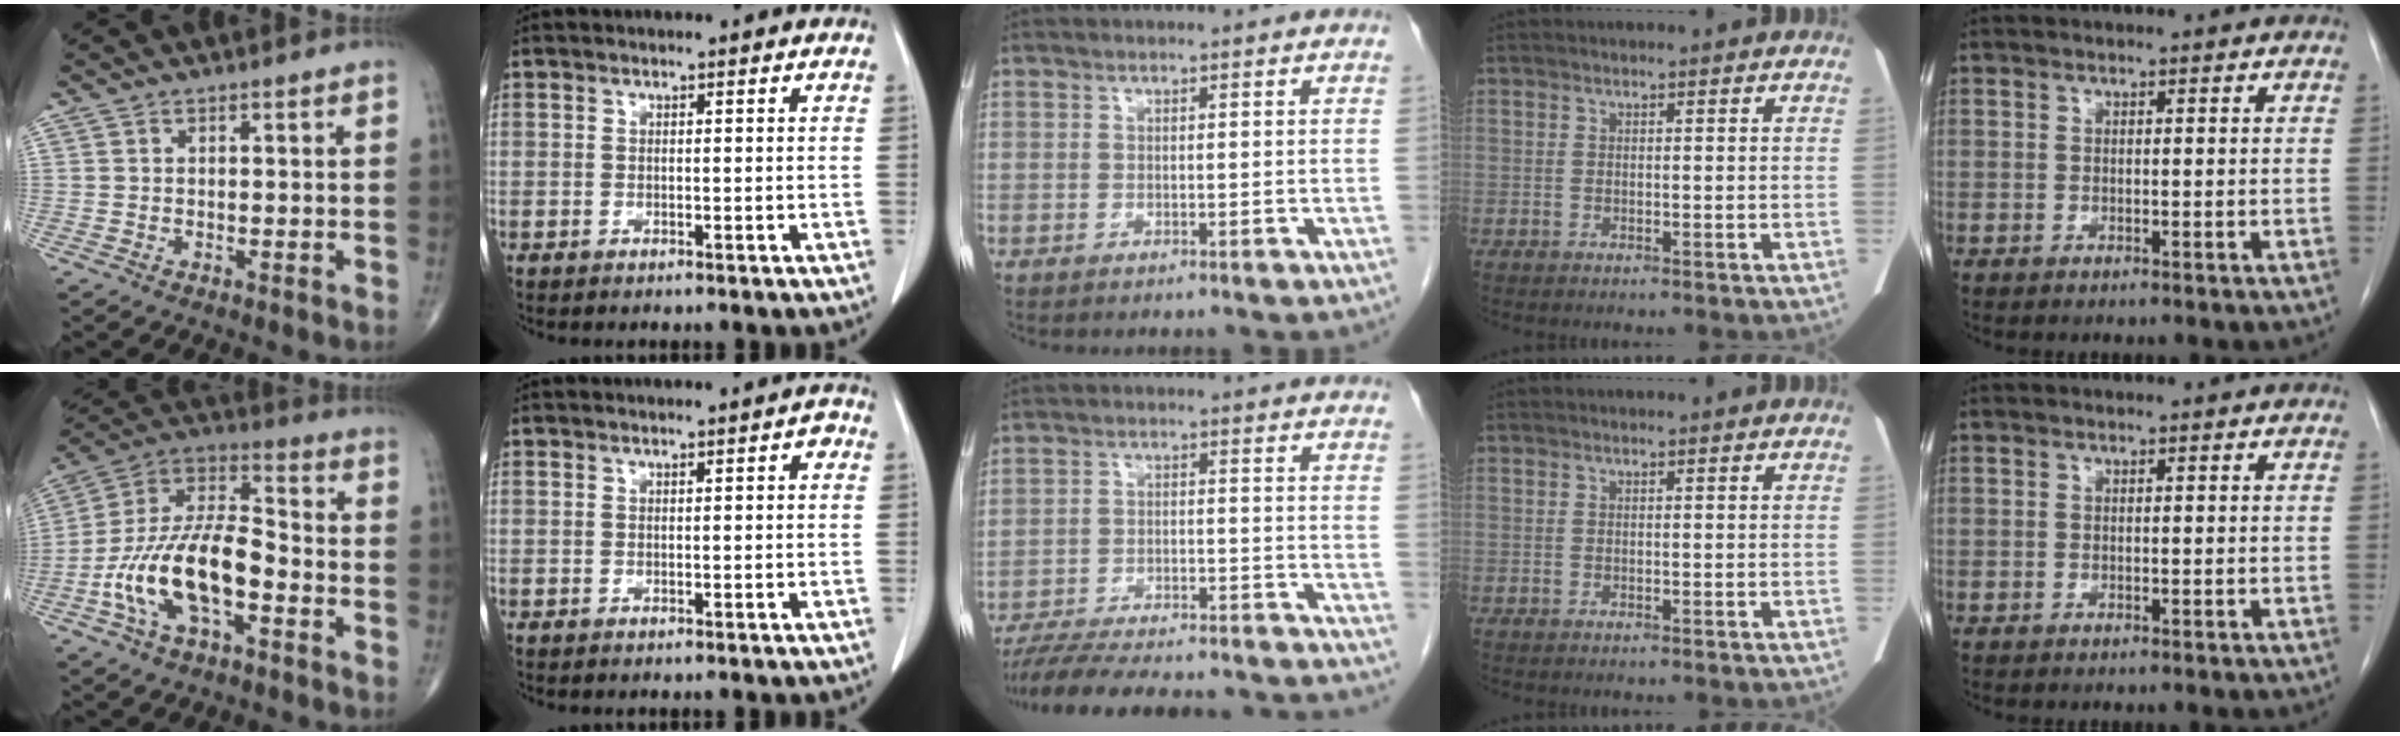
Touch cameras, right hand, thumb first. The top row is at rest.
{"thumb": {"total": 18.5, "force": [-5.9, 8.6, 15.3], "torque": [-0.292, 0.054, -0.111]}, "index": {"total": 1.1, "force": [0.2, 0.4, 1.0], "torque": [-0.009, 0.005, 0.002]}, "middle": {"total": 24.2, "force": [-22.3, 3.0, 9.0], "torque": [-0.138, -0.020, -0.302]}}